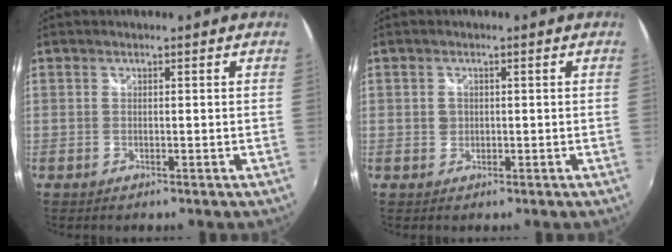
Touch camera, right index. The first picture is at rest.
{"total": 1.6, "force": [0.0, 1.5, 0.5], "torque": [-0.004, 0.001, -0.001]}